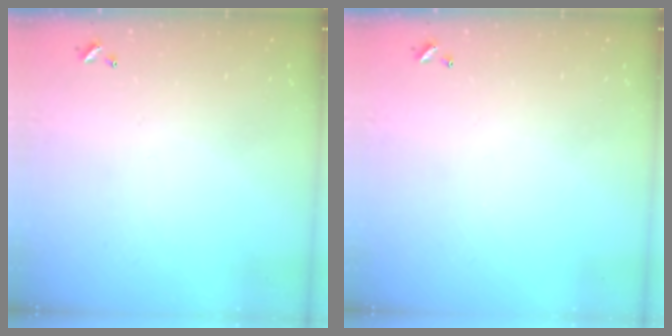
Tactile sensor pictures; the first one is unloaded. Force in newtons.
{"total": 0.0}